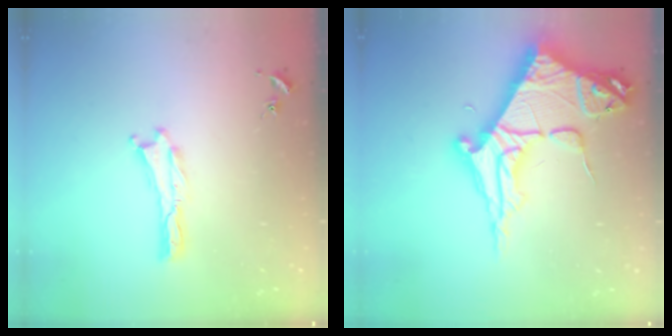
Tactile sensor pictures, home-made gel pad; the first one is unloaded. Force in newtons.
{"total": 10.6, "press": 10.5, "slide": 1.3}